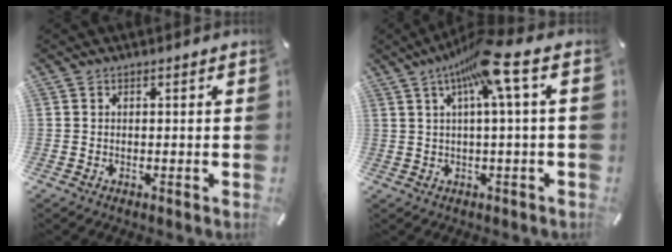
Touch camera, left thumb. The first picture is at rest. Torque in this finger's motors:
{"motor_torque": [1.04, 0.21, 0.63, -0.52, 0.01]}